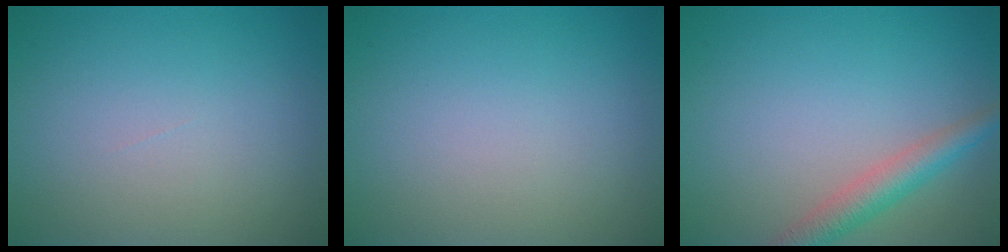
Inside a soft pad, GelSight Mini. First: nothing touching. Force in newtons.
{"total": 0.0}
{"total": 3.2, "press": 3.2, "slide": 0.1}